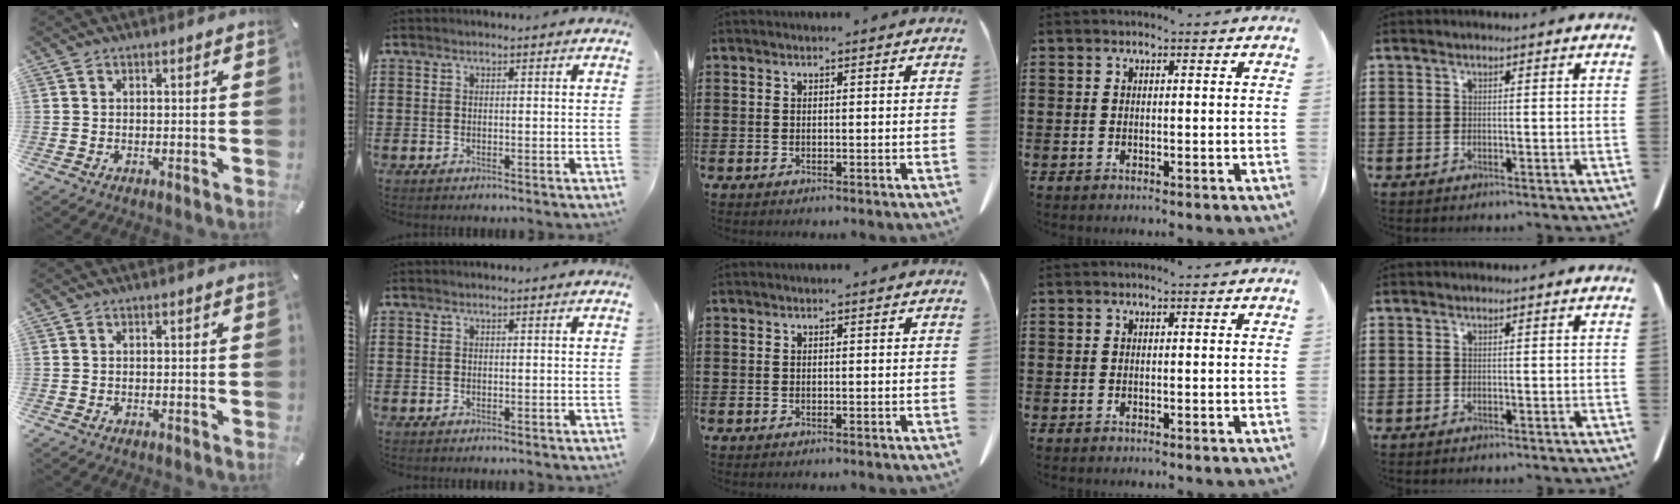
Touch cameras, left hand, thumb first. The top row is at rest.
{}